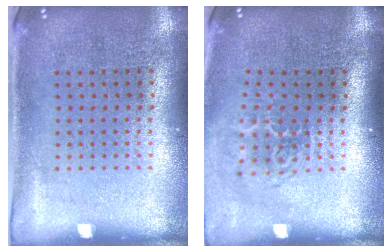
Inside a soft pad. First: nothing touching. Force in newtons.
{"total": 1.8, "press": 1.2, "slide": 1.4}